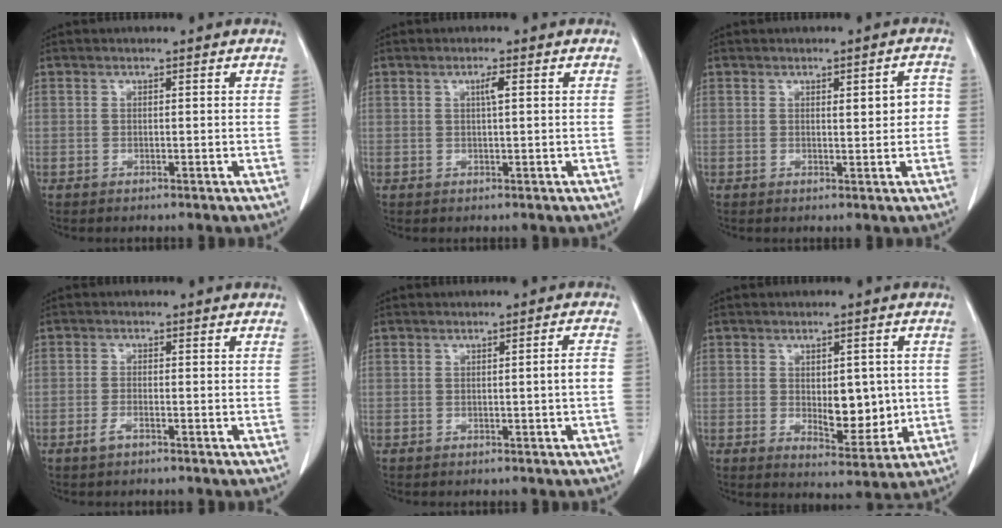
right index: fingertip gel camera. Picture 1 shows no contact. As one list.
[{"total": 1.6, "force": [0.6, 0.0, 1.5], "torque": [-0.028, 0.000, 0.009]}, {"total": 3.8, "force": [0.5, 1.2, 3.5], "torque": [-0.040, 0.010, 0.007]}, {"total": 1.4, "force": [-0.8, 0.4, 1.0], "torque": [-0.021, -0.001, -0.015]}, {"total": 2.1, "force": [-0.2, -0.3, 2.0], "torque": [-0.029, 0.000, -0.001]}, {"total": 7.1, "force": [0.0, 3.5, 6.2], "torque": [-0.081, -0.007, 0.012]}]